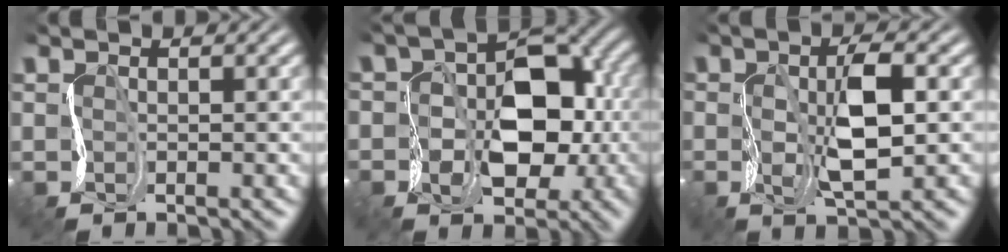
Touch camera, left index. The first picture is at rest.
{"total": 7.5, "force": [-0.8, 5.3, 5.3], "torque": [-0.092, -0.005, -0.004]}
{"total": 3.7, "force": [-0.1, 1.0, 3.6], "torque": [-0.089, -0.002, 0.002]}